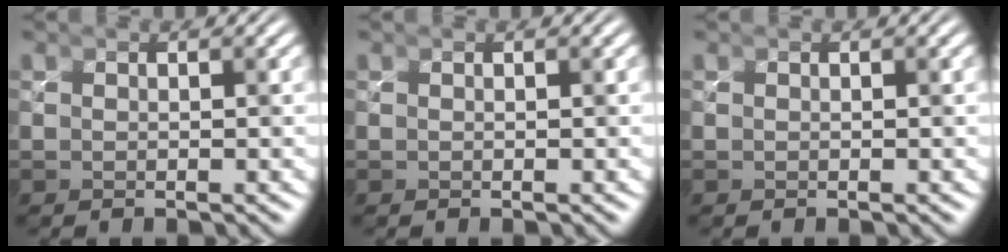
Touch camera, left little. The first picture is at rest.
{"total": 0.0}
{"total": 0.0}